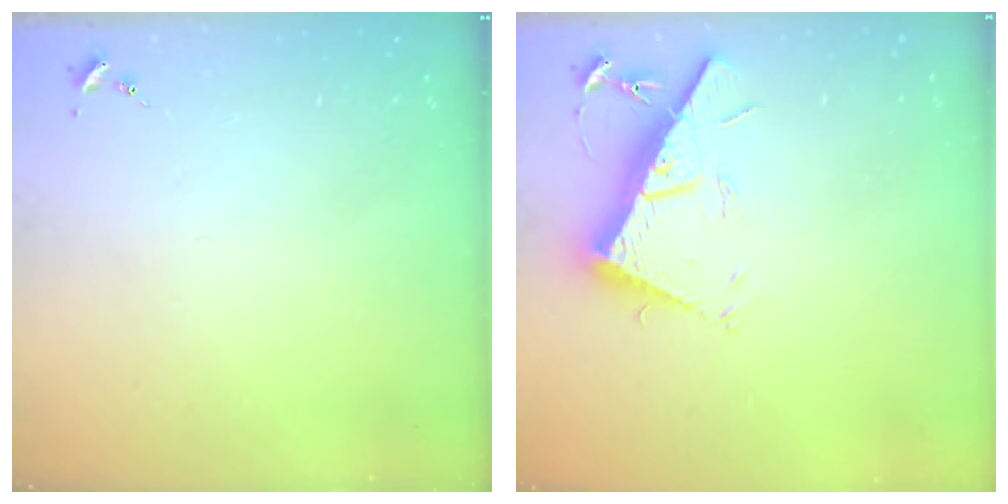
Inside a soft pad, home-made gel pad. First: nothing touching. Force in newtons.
{"total": 17.5, "press": 17.5, "slide": 0.4}